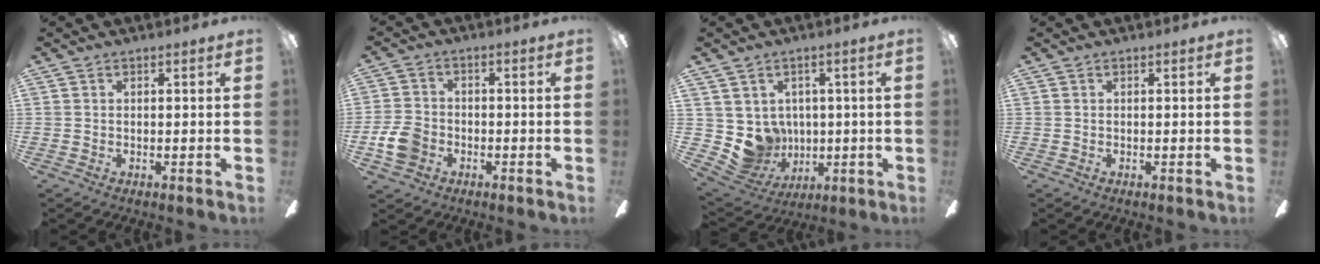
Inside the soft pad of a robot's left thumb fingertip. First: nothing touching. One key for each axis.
{"total": 7.2, "fx": -2.6, "fy": 5.6, "fz": 3.8, "tx": -0.093, "ty": 0.016, "tz": -0.050}
{"total": 8.3, "fx": 1.7, "fy": 8.0, "fz": 1.5, "tx": -0.069, "ty": -0.028, "tz": 0.041}
{"total": 0.0}